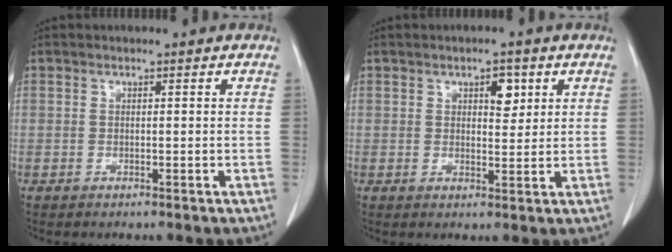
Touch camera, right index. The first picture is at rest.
{"total": 3.4, "force": [1.5, 1.5, 2.6], "torque": [-0.036, -0.001, 0.024]}